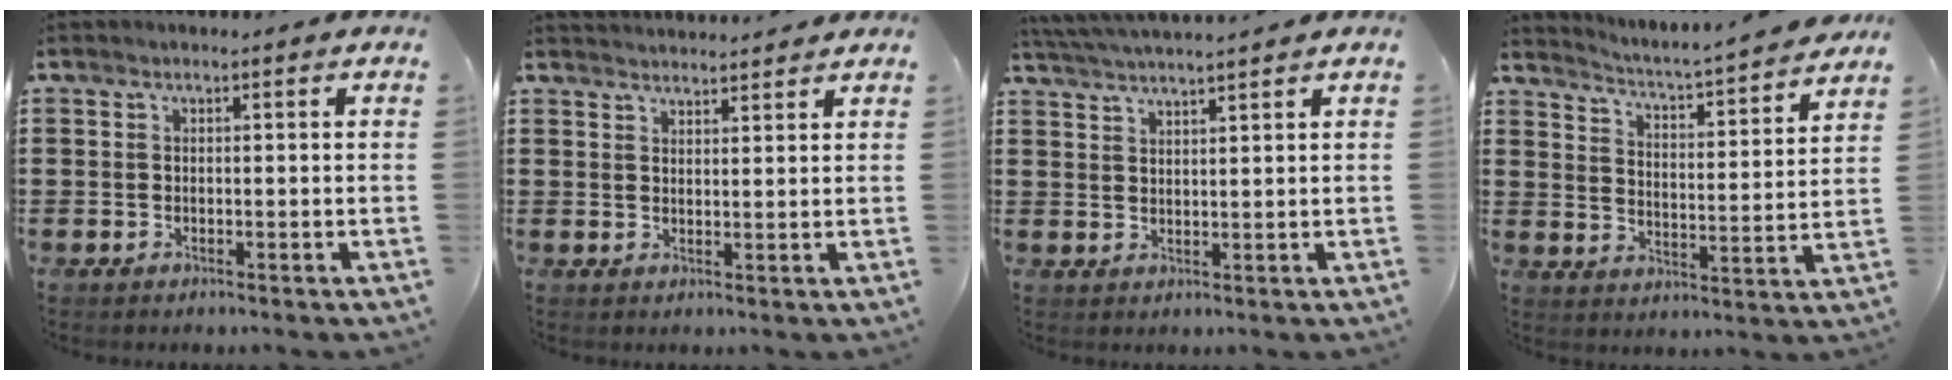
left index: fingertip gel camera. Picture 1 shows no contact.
{"total": 2.3, "force": [2.2, -0.1, -0.4], "torque": [0.002, -0.004, 0.044]}
{"total": 3.2, "force": [3.1, -0.7, 0.5], "torque": [-0.020, -0.010, 0.056]}
{"total": 3.6, "force": [3.5, -0.6, 0.8], "torque": [-0.036, -0.039, 0.050]}